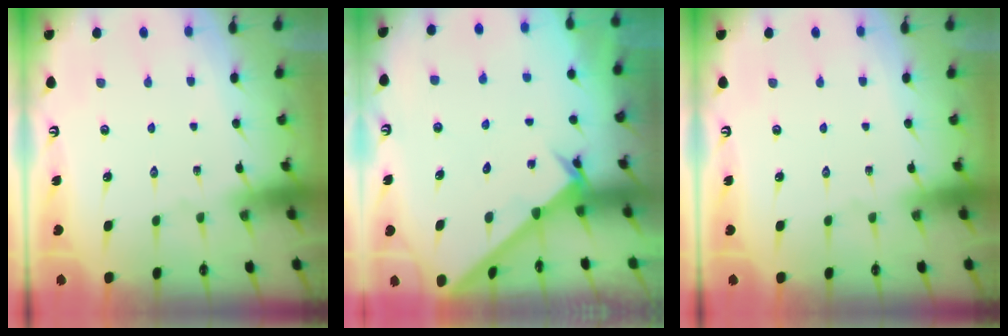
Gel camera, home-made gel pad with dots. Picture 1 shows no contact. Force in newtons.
{"total": 2.1, "press": 2.1, "slide": 0.2}
{"total": 0.0}